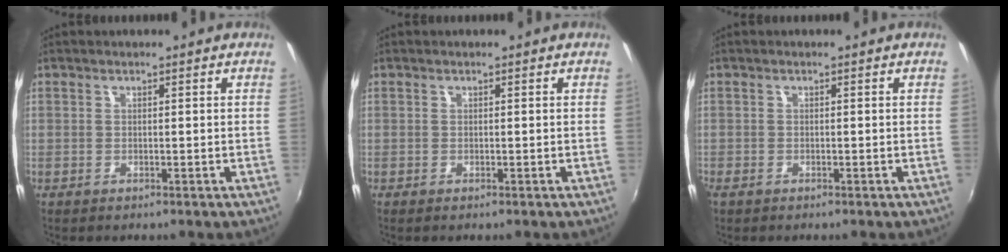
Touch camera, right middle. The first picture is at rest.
{"total": 0.0}
{"total": 1.0, "force": [-0.7, 0.6, 0.4], "torque": [-0.008, -0.003, -0.015]}